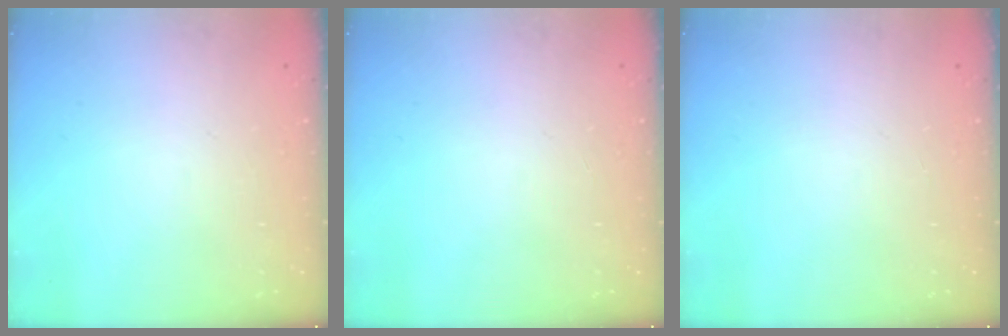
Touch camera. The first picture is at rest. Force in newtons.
{"total": 0.0}
{"total": 0.0}